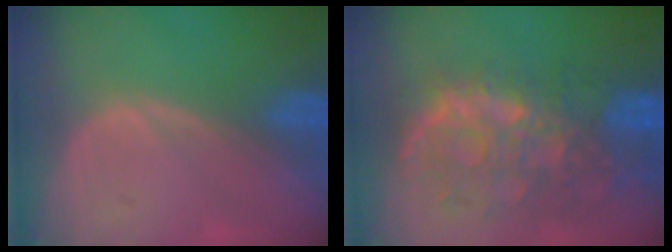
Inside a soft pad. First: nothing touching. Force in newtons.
{"total": 11.2, "press": 9.6, "slide": 5.6}